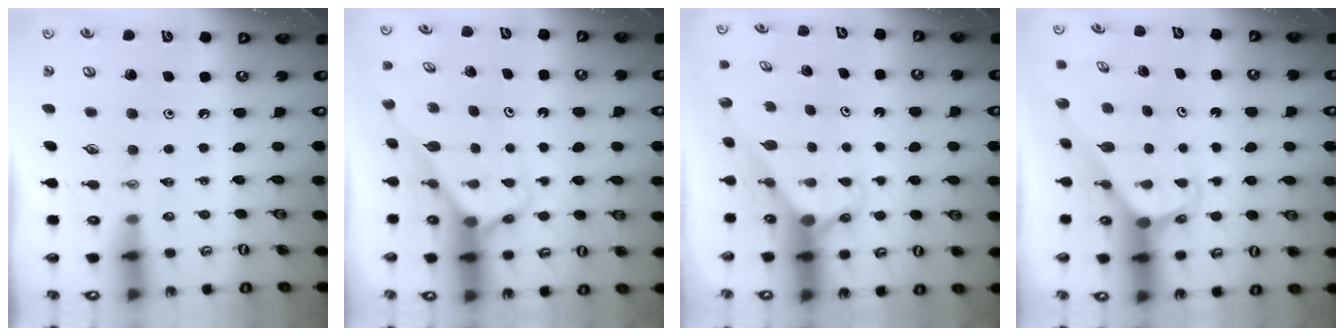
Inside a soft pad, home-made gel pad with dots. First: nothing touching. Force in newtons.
{"total": 2.9, "press": 2.9, "slide": 0.2}
{"total": 2.7, "press": 2.7, "slide": 0.0}
{"total": 2.0, "press": 2.0, "slide": 0.2}